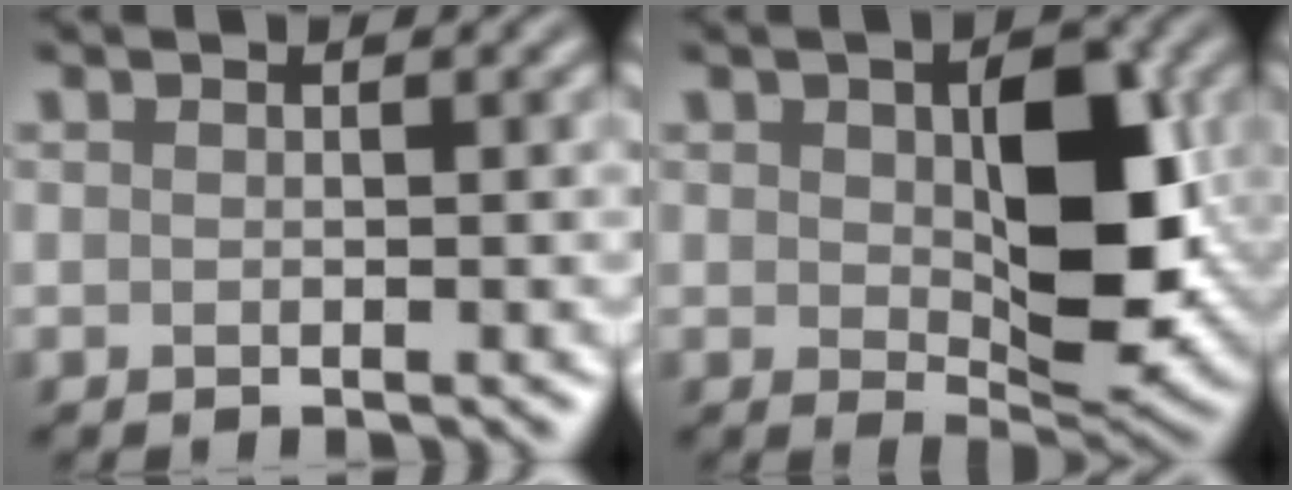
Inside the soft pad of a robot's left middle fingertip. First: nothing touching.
{"total": 8.1, "force": [0.6, 4.2, 6.9], "torque": [-0.109, -0.009, 0.019]}